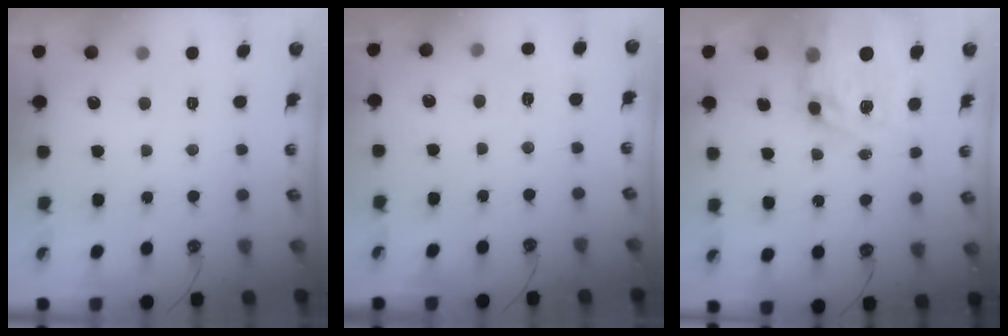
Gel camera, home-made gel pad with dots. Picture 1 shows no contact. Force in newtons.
{"total": 5.1, "press": 5.1, "slide": 0.7}
{"total": 15.4, "press": 15.4, "slide": 1.2}